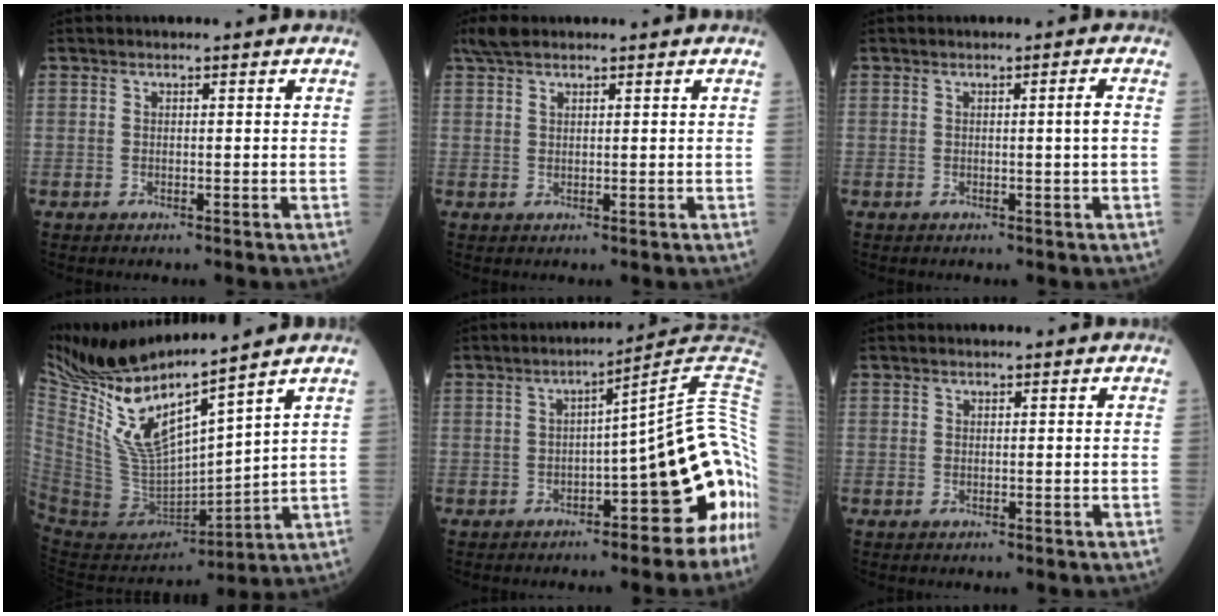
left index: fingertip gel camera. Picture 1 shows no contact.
{"total": 2.7, "force": [2.2, 1.0, 1.3], "torque": [-0.029, 0.017, 0.046]}
{"total": 1.5, "force": [0.0, -0.5, 1.5], "torque": [-0.023, -0.002, 0.000]}
{"total": 16.9, "force": [12.3, 2.0, 11.4], "torque": [-0.224, -0.014, 0.247]}
{"total": 13.8, "force": [-4.2, 1.9, 13.0], "torque": [-0.127, 0.034, -0.056]}
{"total": 0.0}